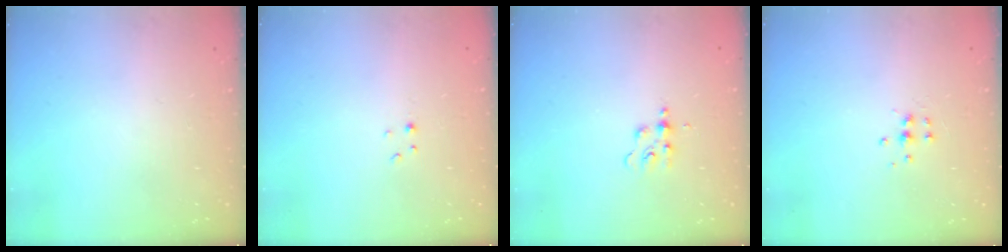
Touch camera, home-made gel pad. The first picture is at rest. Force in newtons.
{"total": 1.1, "press": 1.1, "slide": 0.2}
{"total": 4.0, "press": 3.9, "slide": 0.5}
{"total": 4.7, "press": 4.7, "slide": 0.4}